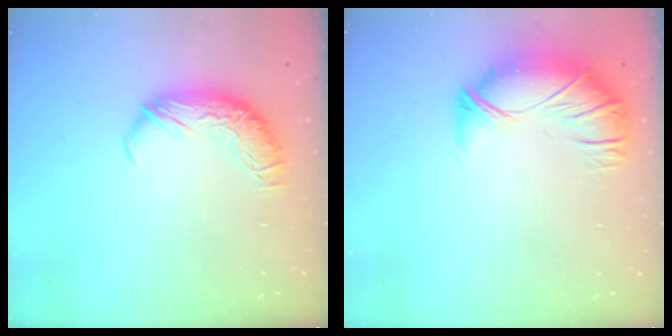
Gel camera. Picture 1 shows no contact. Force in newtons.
{"total": 2.7, "press": 1.1, "slide": 2.5}